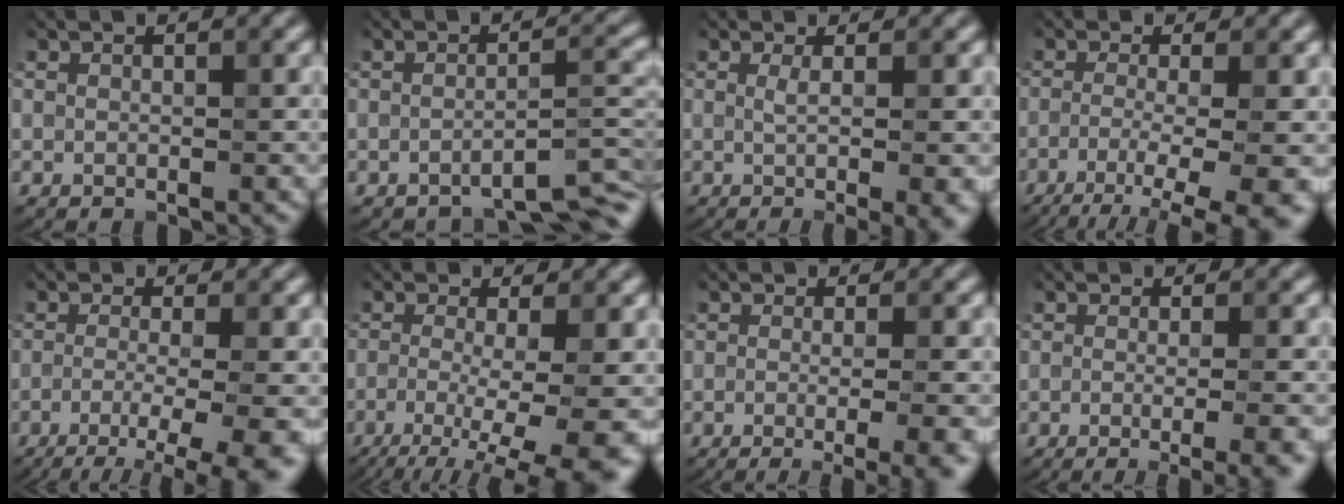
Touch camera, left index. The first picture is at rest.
{"total": 4.5, "force": [-3.3, 0.9, 2.9], "torque": [-0.039, 0.000, -0.048]}
{"total": 4.8, "force": [-0.1, 1.4, 4.6], "torque": [-0.055, -0.004, -0.002]}
{"total": 7.8, "force": [-3.8, 2.2, 6.5], "torque": [-0.079, -0.013, -0.052]}
{"total": 7.8, "force": [-3.7, 2.5, 6.5], "torque": [-0.074, -0.013, -0.047]}
{"total": 10.0, "force": [-3.9, 3.3, 8.6], "torque": [-0.129, -0.023, -0.054]}
{"total": 8.4, "force": [-2.7, 3.4, 7.2], "torque": [-0.044, 0.003, -0.027]}
{"total": 7.6, "force": [-2.4, 3.0, 6.6], "torque": [-0.040, 0.000, -0.025]}